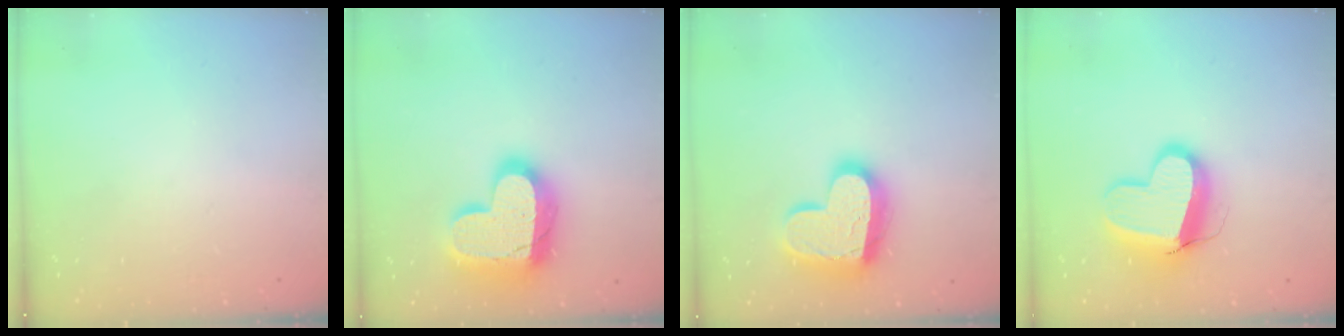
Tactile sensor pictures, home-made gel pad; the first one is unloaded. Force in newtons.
{"total": 21.1, "press": 21.0, "slide": 1.5}
{"total": 17.7, "press": 17.7, "slide": 1.0}
{"total": 13.1, "press": 13.0, "slide": 1.3}